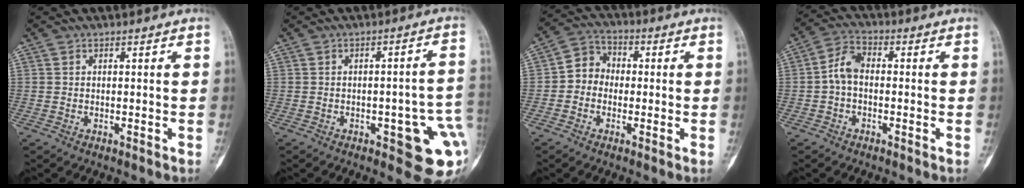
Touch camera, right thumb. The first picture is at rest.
{"total": 13.0, "force": [-3.5, 4.3, 11.8], "torque": [-0.113, 0.017, -0.033]}
{"total": 6.2, "force": [-0.8, 5.5, 2.8], "torque": [-0.017, 0.023, -0.031]}
{"total": 5.3, "force": [-0.6, 3.3, 4.2], "torque": [-0.076, 0.019, -0.024]}